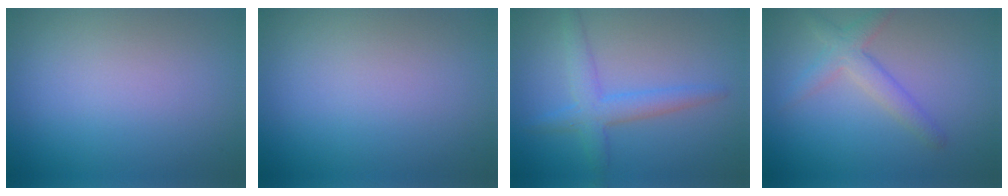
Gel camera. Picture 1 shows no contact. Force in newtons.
{"total": 0.0}
{"total": 2.6, "press": 2.6, "slide": 0.2}
{"total": 2.7, "press": 2.7, "slide": 0.1}